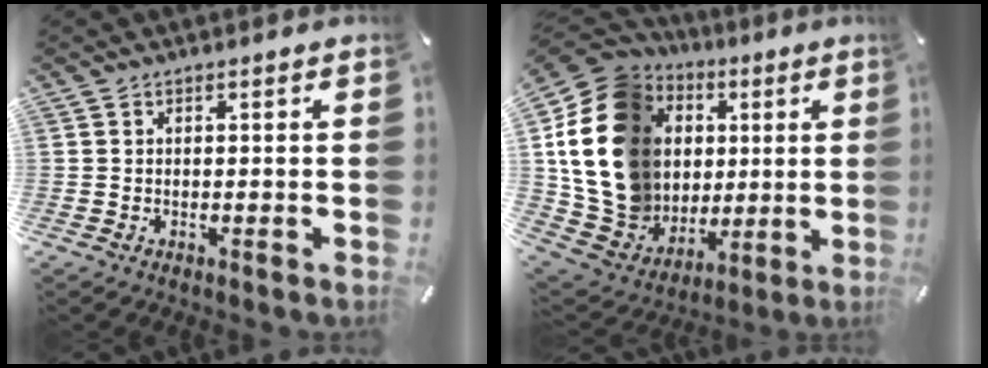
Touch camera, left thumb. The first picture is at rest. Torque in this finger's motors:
{"motor_torque": [2.56, 2.45, 2.06, -0.71, 0.76]}